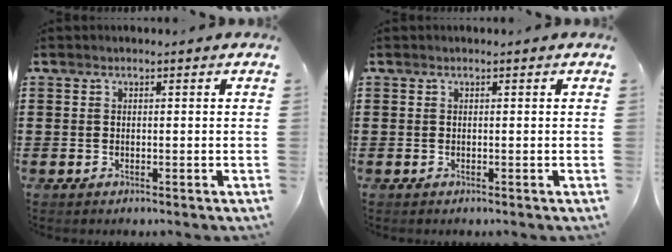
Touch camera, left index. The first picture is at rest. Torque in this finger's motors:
{"motor_torque": [0.00, 0.00, 0.02, 0.00]}